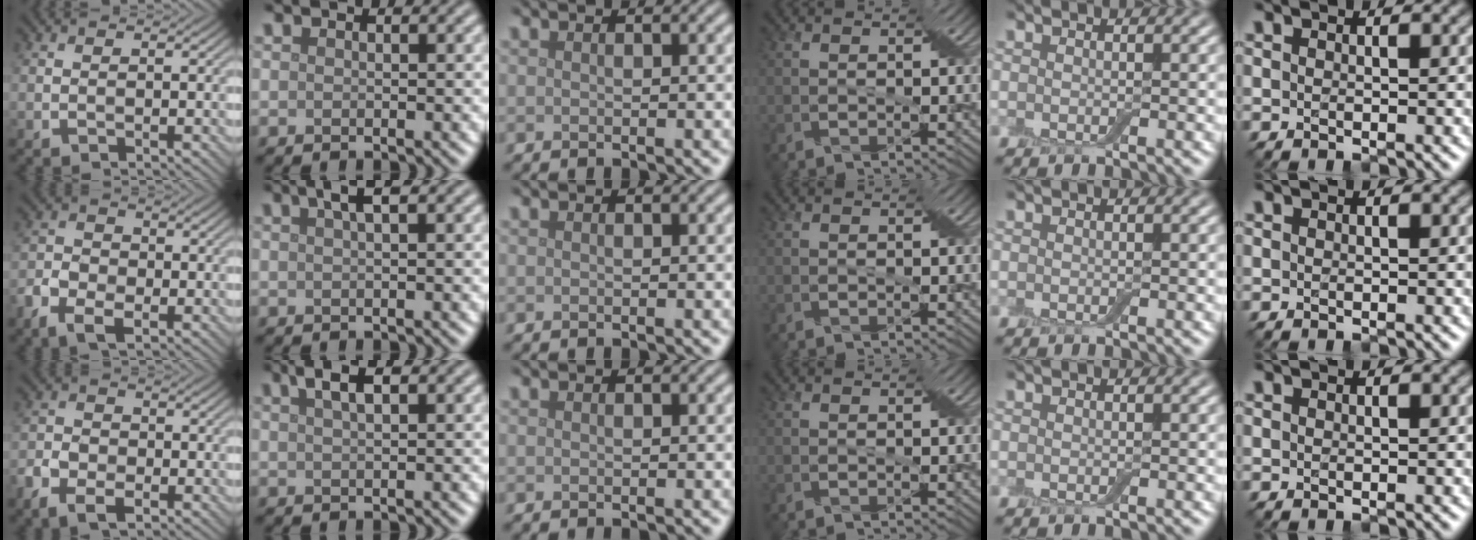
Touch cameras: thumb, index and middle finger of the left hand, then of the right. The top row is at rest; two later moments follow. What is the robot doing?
{"motion": "squeeze", "object": "air blower"}